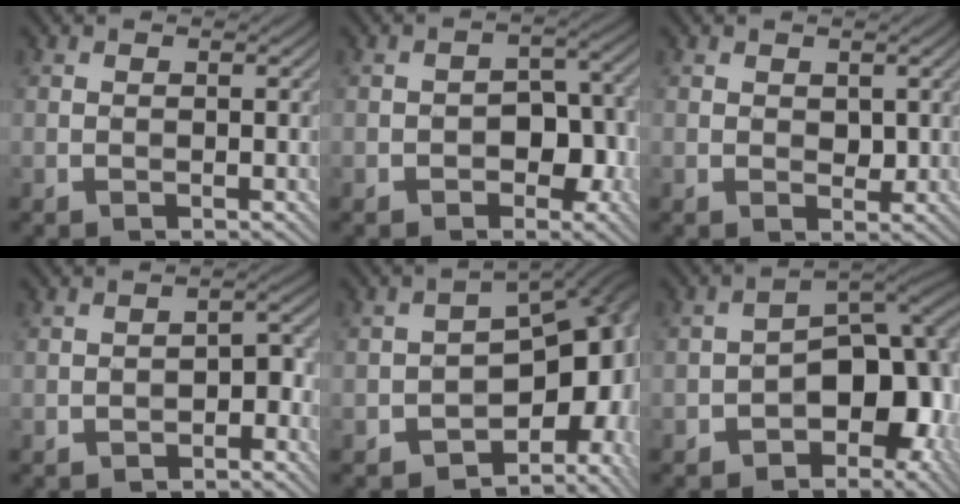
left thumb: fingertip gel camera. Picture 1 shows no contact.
{"total": 5.5, "force": [-1.9, 3.6, 3.6], "torque": [-0.040, 0.004, -0.030]}
{"total": 1.5, "force": [0.4, 1.1, 0.9], "torque": [-0.017, -0.004, 0.009]}
{"total": 3.0, "force": [-1.8, 1.6, 1.8], "torque": [-0.022, 0.008, -0.030]}
{"total": 14.4, "force": [-4.1, 8.6, 10.8], "torque": [-0.120, -0.024, -0.049]}
{"total": 11.8, "force": [-4.5, 7.3, 8.2], "torque": [-0.088, -0.006, -0.084]}